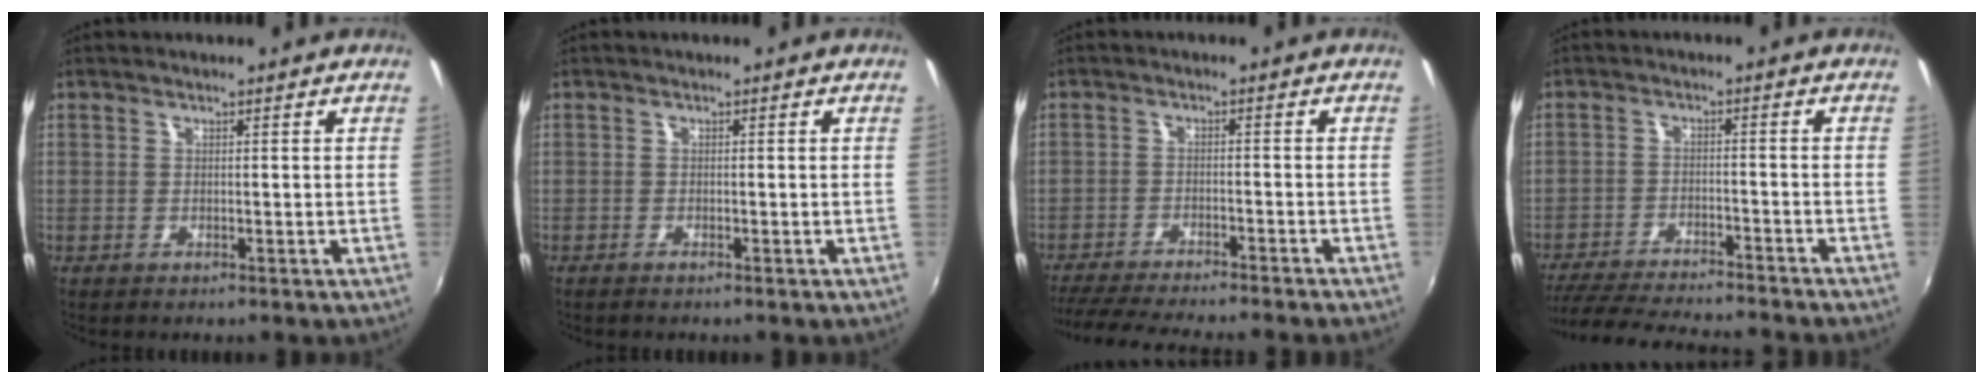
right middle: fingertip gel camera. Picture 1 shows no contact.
{"total": 0.7, "force": [-0.6, 0.0, 0.3], "torque": [-0.005, -0.003, -0.014]}
{"total": 11.7, "force": [-10.5, -0.3, 5.1], "torque": [-0.119, -0.016, -0.162]}
{"total": 15.9, "force": [-14.2, 1.0, 7.1], "torque": [-0.146, -0.017, -0.215]}